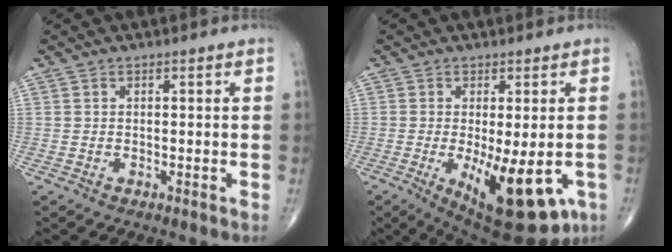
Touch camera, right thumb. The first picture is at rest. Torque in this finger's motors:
{"motor_torque": [1.51, 1.82, 0.67, 0.29, 0.38]}